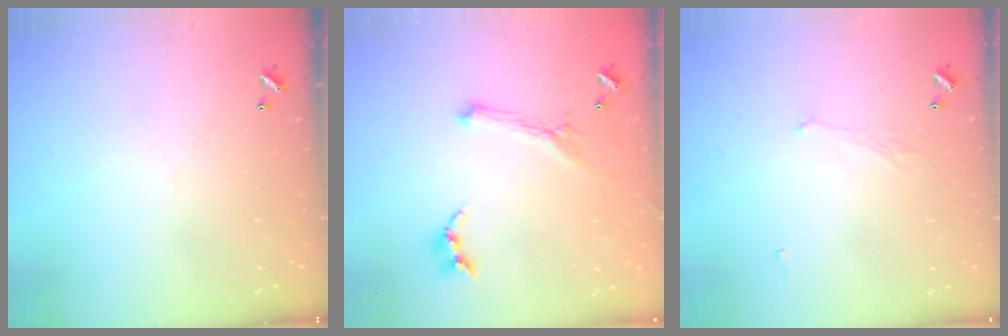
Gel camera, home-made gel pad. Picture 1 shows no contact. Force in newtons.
{"total": 1.6, "press": 1.5, "slide": 0.4}
{"total": 1.1, "press": 0.8, "slide": 0.7}